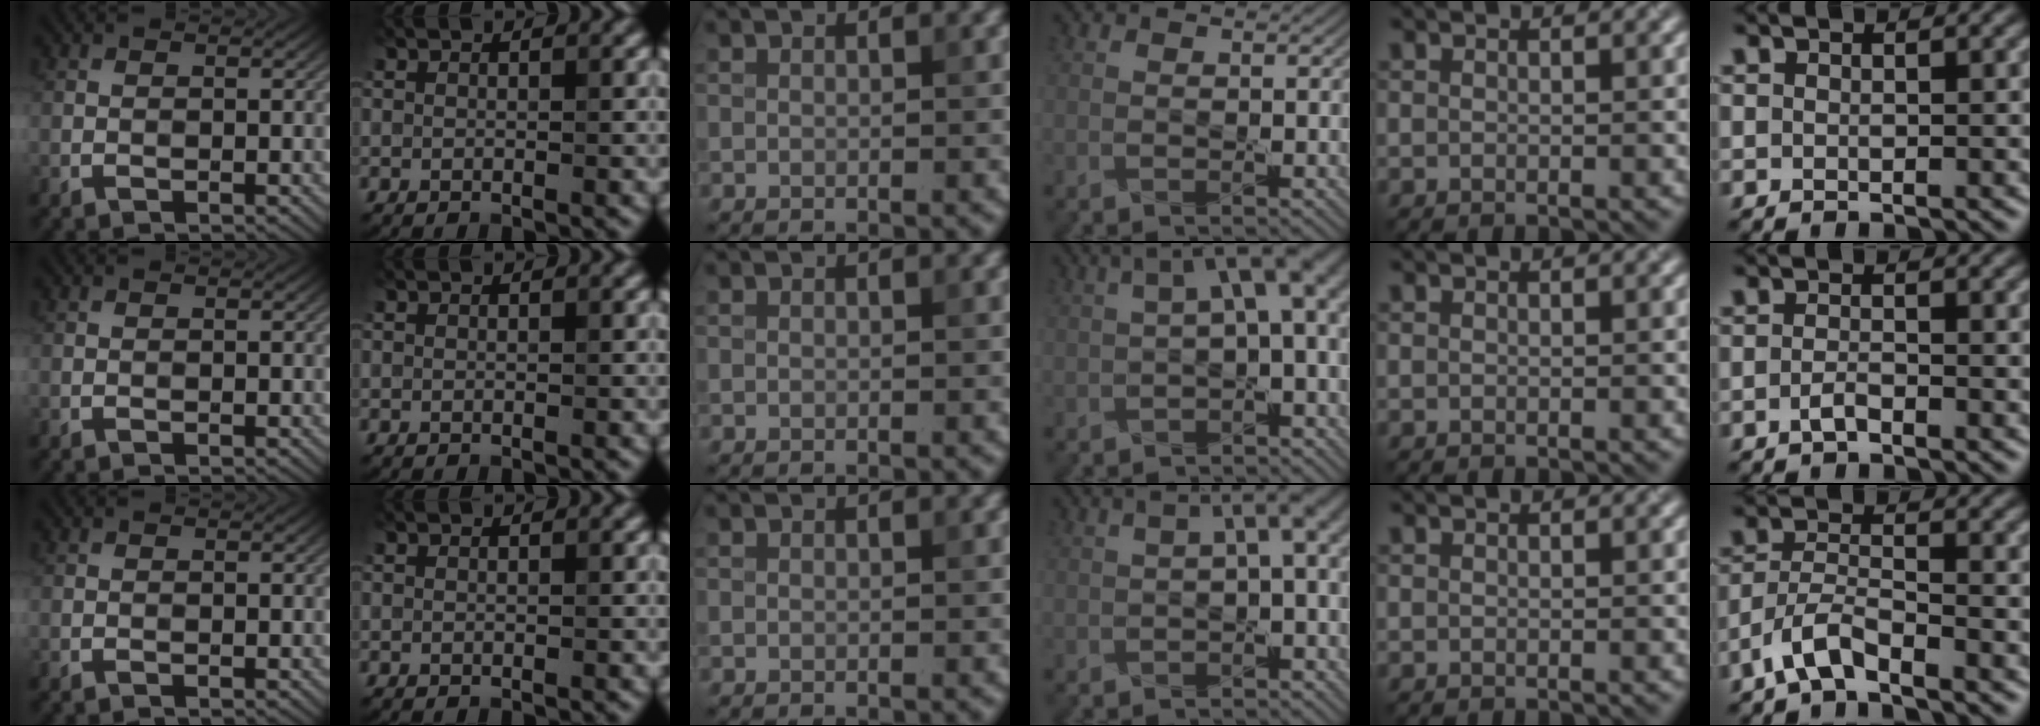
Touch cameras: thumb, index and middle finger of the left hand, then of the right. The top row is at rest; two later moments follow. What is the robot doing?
{"motion": "pour", "object": "sugar"}